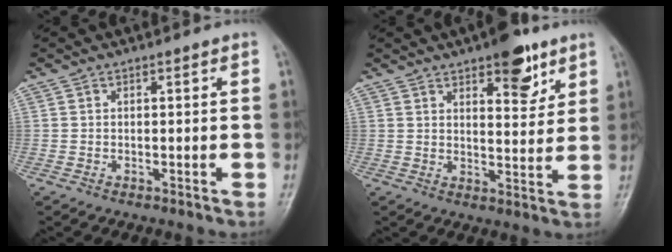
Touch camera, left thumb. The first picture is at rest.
{"total": 9.5, "force": [5.7, 3.9, 6.5], "torque": [-0.063, -0.030, 0.080]}